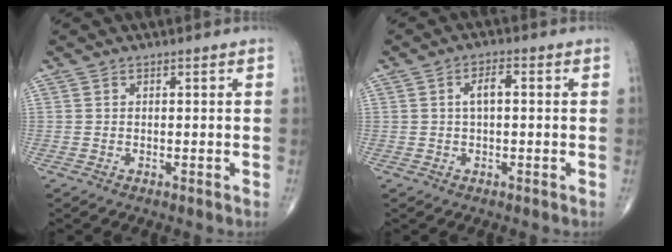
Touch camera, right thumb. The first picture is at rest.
{"total": 3.2, "force": [0.3, 1.4, 2.9], "torque": [-0.054, 0.010, 0.002]}